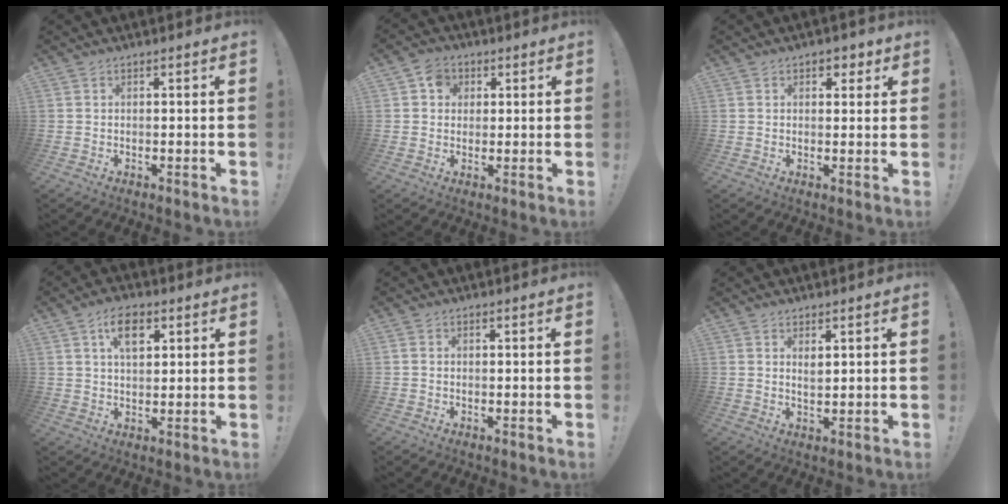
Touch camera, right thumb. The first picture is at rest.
{"total": 6.2, "force": [1.8, 5.6, 2.1], "torque": [-0.020, 0.004, 0.033]}
{"total": 3.3, "force": [1.6, 2.5, 1.5], "torque": [0.000, -0.007, 0.023]}
{"total": 8.1, "force": [3.6, 4.6, 5.7], "torque": [-0.080, 0.000, 0.061]}
{"total": 0.8, "force": [-0.1, 0.7, 0.3], "torque": [-0.015, 0.006, 0.000]}
{"total": 2.5, "force": [1.5, 1.2, 1.7], "torque": [-0.014, -0.011, 0.022]}